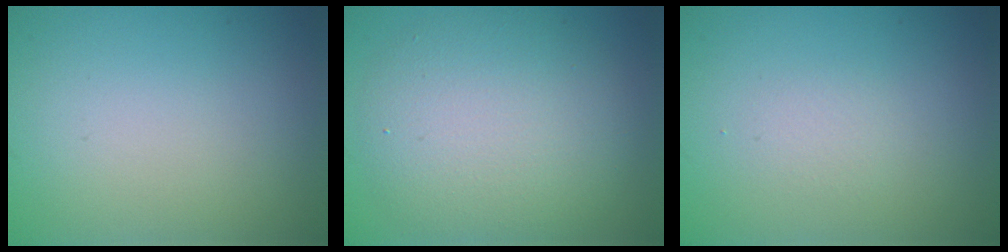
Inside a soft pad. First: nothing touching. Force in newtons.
{"total": 6.9, "press": 6.9, "slide": 0.6}
{"total": 1.0, "press": 1.0, "slide": 0.1}